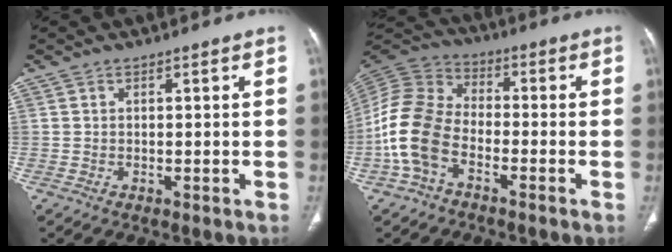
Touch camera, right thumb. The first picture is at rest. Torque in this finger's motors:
{"motor_torque": [0.83, 0.72, 1.85, -0.92, 0.58]}